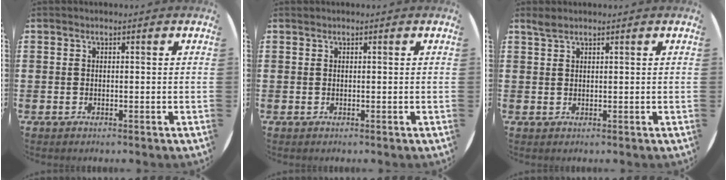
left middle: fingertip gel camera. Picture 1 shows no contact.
{"total": 0.0}
{"total": 1.4, "force": [1.3, 0.2, 0.5], "torque": [-0.013, 0.002, 0.024]}